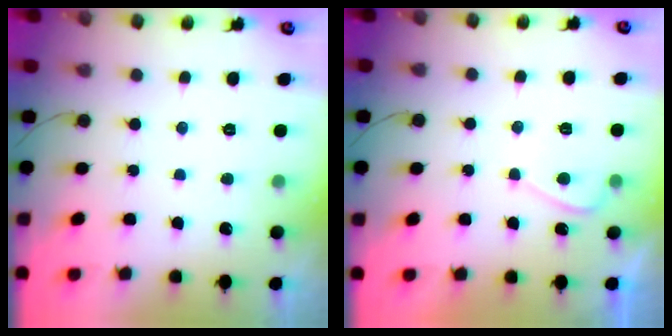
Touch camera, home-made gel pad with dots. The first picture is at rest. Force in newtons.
{"total": 2.7, "press": 2.7, "slide": 0.4}